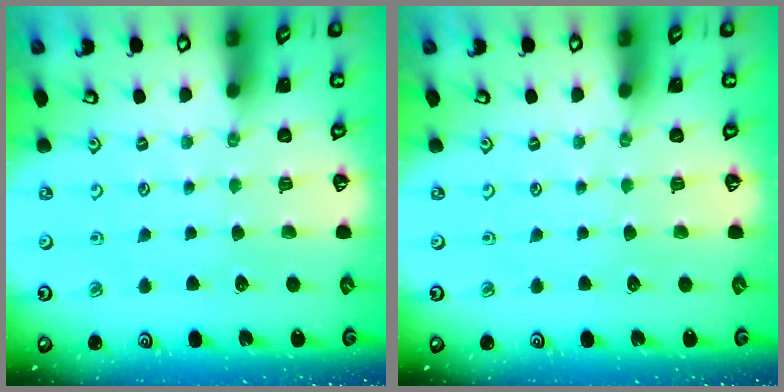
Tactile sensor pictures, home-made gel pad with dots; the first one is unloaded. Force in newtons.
{"total": 0.0}